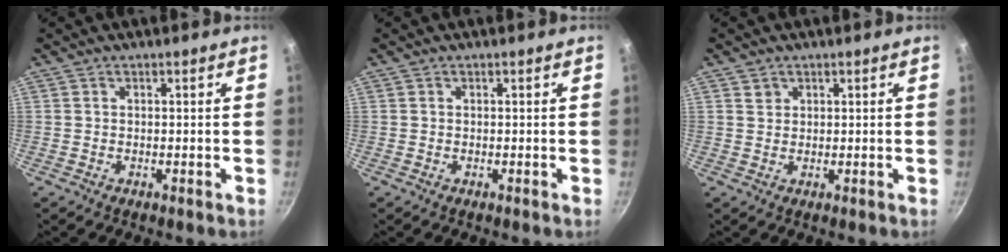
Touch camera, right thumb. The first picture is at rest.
{"total": 0.0}
{"total": 1.7, "force": [0.9, 1.4, 0.4], "torque": [0.004, 0.001, 0.013]}